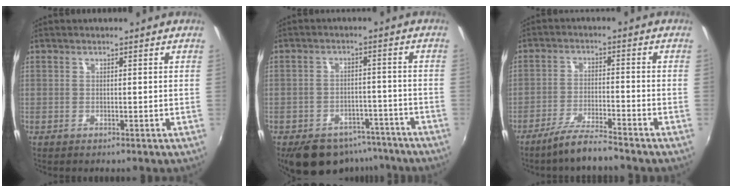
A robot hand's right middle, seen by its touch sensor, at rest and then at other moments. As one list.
[{"total": 13.3, "force": [-10.0, 7.3, 5.0], "torque": [-0.105, 0.012, -0.121]}, {"total": 6.7, "force": [-5.8, 0.1, 3.4], "torque": [-0.080, -0.006, -0.104]}]